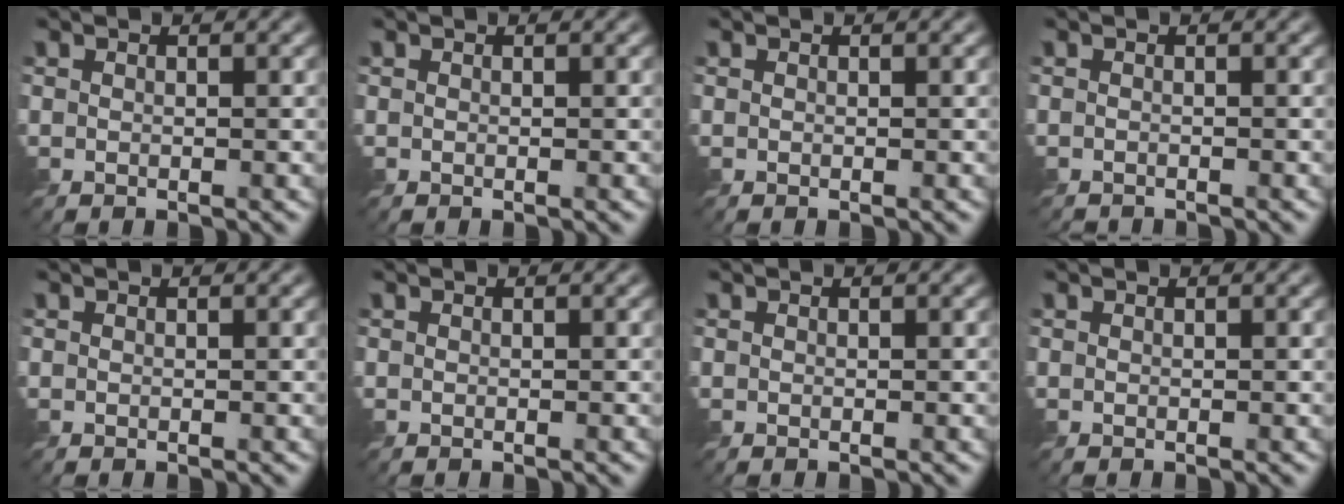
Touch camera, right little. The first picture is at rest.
{"total": 0.0}
{"total": 0.0}
{"total": 0.7, "force": [-0.6, 0.0, -0.3], "torque": [0.012, -0.007, -0.012]}
{"total": 0.0}
{"total": 0.0}
{"total": 0.0}
{"total": 0.0}